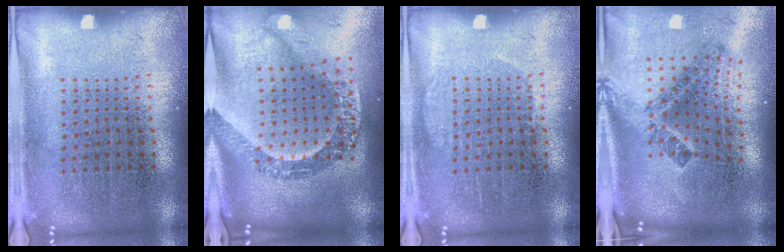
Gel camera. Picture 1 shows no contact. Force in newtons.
{"total": 3.1, "press": 2.3, "slide": 2.0}
{"total": 1.1, "press": 1.1, "slide": 0.3}
{"total": 2.5, "press": 1.5, "slide": 2.0}